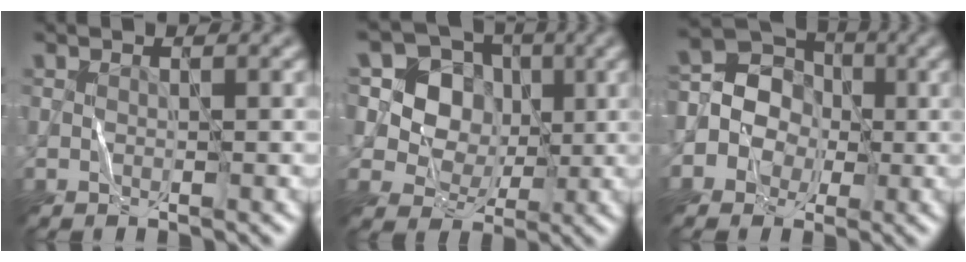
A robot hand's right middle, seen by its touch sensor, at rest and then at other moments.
{"total": 9.3, "force": [2.7, 7.9, 4.0], "torque": [-0.089, 0.021, 0.042]}
{"total": 7.4, "force": [-0.5, 6.9, 2.6], "torque": [-0.045, 0.045, -0.046]}